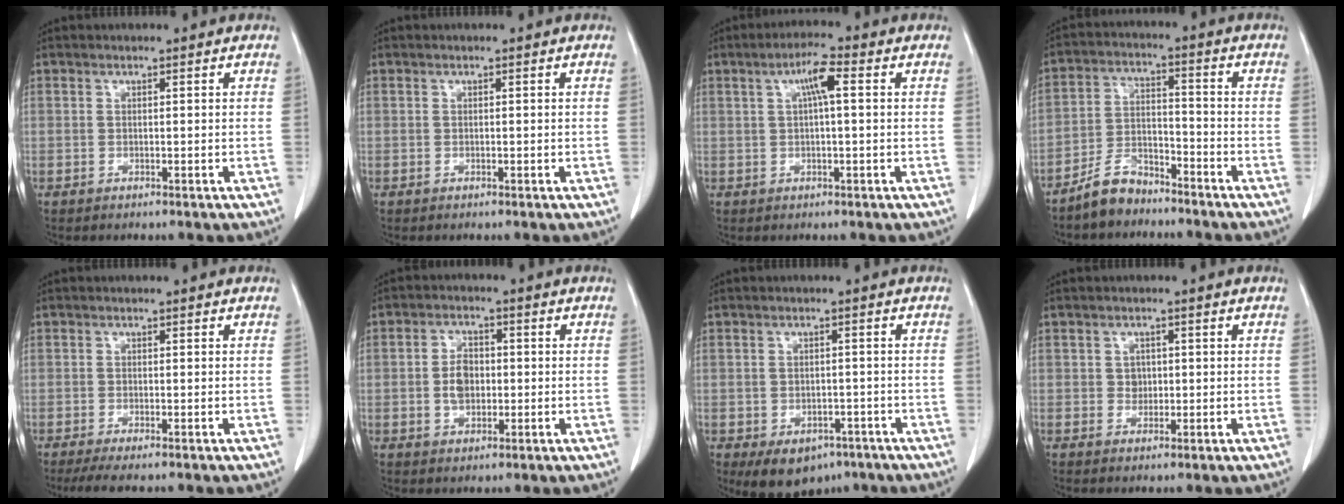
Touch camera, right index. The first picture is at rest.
{"total": 0.0}
{"total": 4.5, "force": [1.1, 0.5, 4.3], "torque": [-0.081, 0.013, 0.020]}
{"total": 6.7, "force": [-5.8, 2.5, 2.2], "torque": [-0.046, -0.001, -0.106]}
{"total": 3.6, "force": [-2.8, 0.3, 2.3], "torque": [-0.035, -0.006, -0.045]}
{"total": 4.3, "force": [-0.5, 2.8, 3.2], "torque": [-0.061, 0.009, -0.006]}
{"total": 7.4, "force": [-4.5, 4.9, 3.1], "torque": [-0.040, 0.005, -0.054]}
{"total": 1.5, "force": [-0.1, 1.4, 0.6], "torque": [-0.004, 0.005, 0.004]}